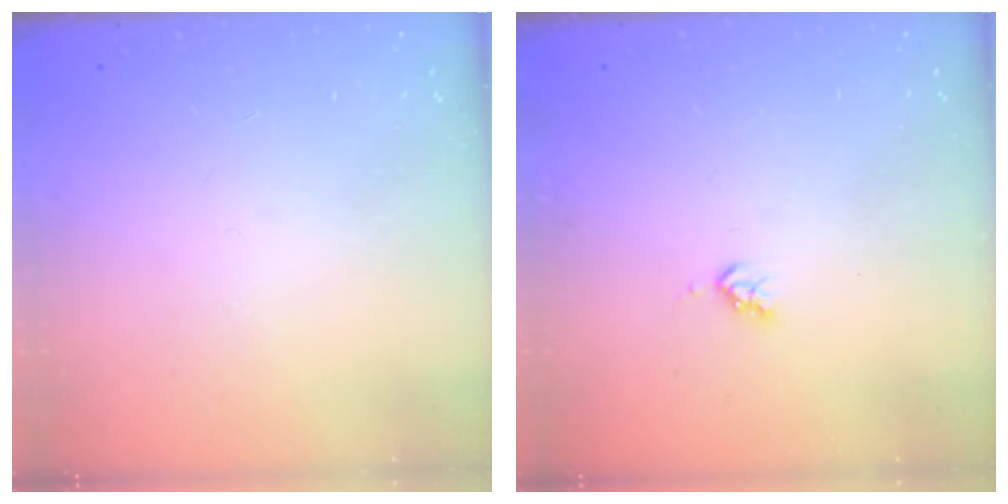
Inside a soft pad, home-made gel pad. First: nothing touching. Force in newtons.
{"total": 3.1, "press": 3.0, "slide": 0.5}